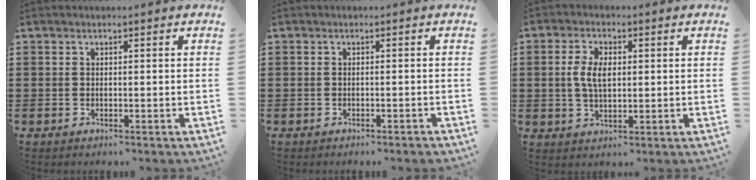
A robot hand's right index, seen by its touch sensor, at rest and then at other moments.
{"total": 0.6, "force": [-0.6, 0.0, 0.2], "torque": [-0.006, -0.003, -0.011]}
{"total": 5.1, "force": [0.5, 2.7, 4.4], "torque": [-0.096, 0.009, 0.004]}